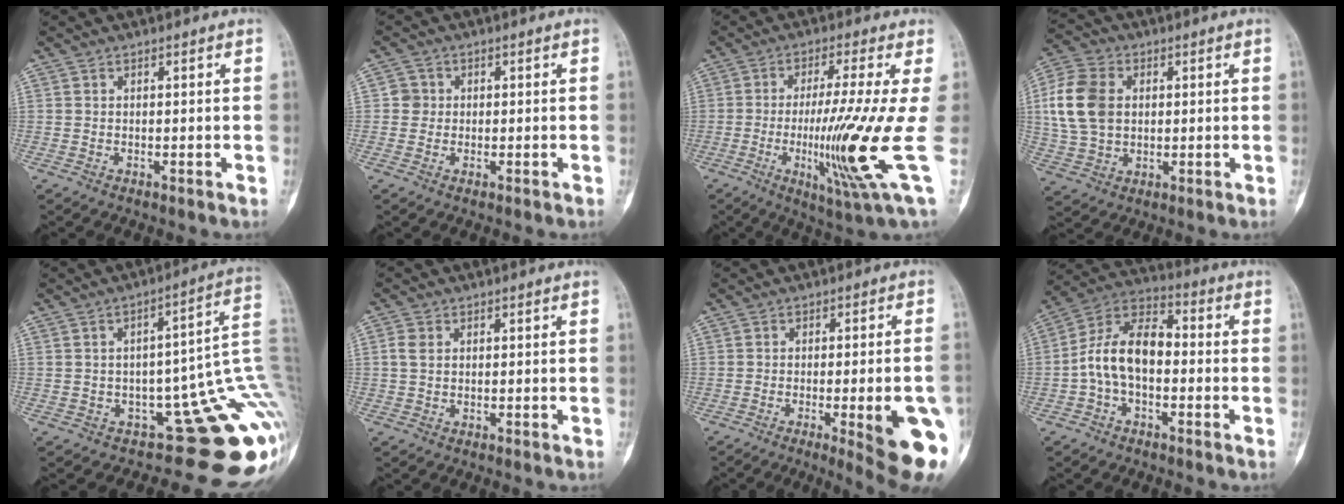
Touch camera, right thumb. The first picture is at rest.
{"total": 2.7, "force": [0.0, 2.7, 0.4], "torque": [0.017, 0.007, -0.005]}
{"total": 15.2, "force": [-2.0, -0.7, 15.1], "torque": [-0.271, -0.030, -0.039]}
{"total": 13.0, "force": [1.8, 9.5, 8.6], "torque": [-0.160, 0.007, 0.033]}
{"total": 19.1, "force": [-3.5, 8.4, 16.8], "torque": [-0.121, 0.063, -0.033]}
{"total": 2.6, "force": [0.5, 2.0, 1.7], "torque": [-0.033, 0.003, 0.007]}
{"total": 14.9, "force": [-4.7, 3.2, 13.7], "torque": [-0.128, 0.005, -0.046]}
{"total": 12.4, "force": [-1.6, 7.6, 9.7], "torque": [-0.165, 0.041, -0.041]}